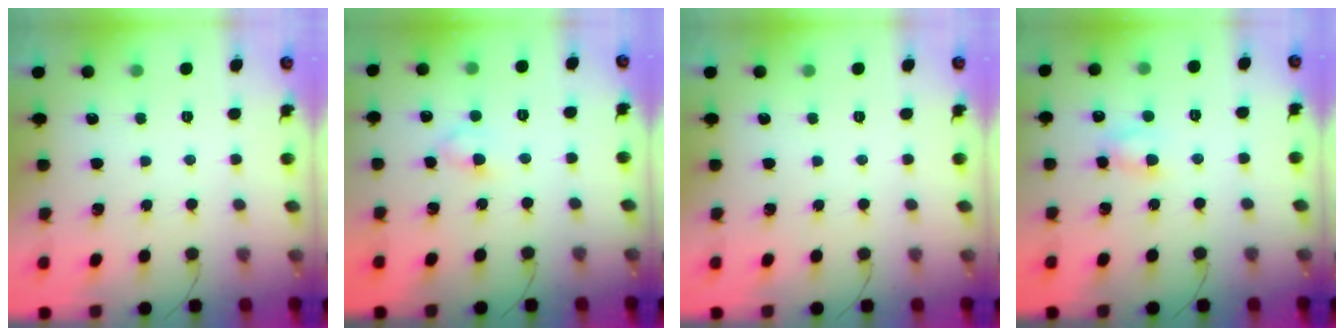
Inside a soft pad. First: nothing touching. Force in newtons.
{"total": 2.5, "press": 2.2, "slide": 1.1}
{"total": 0.0}
{"total": 3.9, "press": 3.7, "slide": 1.1}